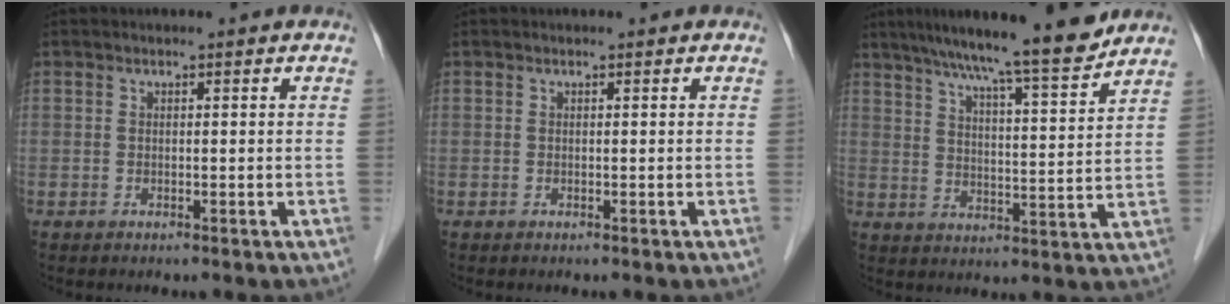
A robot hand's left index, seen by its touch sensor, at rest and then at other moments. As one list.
[{"total": 0.0}, {"total": 14.0, "force": [12.2, 0.0, 7.0], "torque": [-0.107, 0.000, 0.179]}]